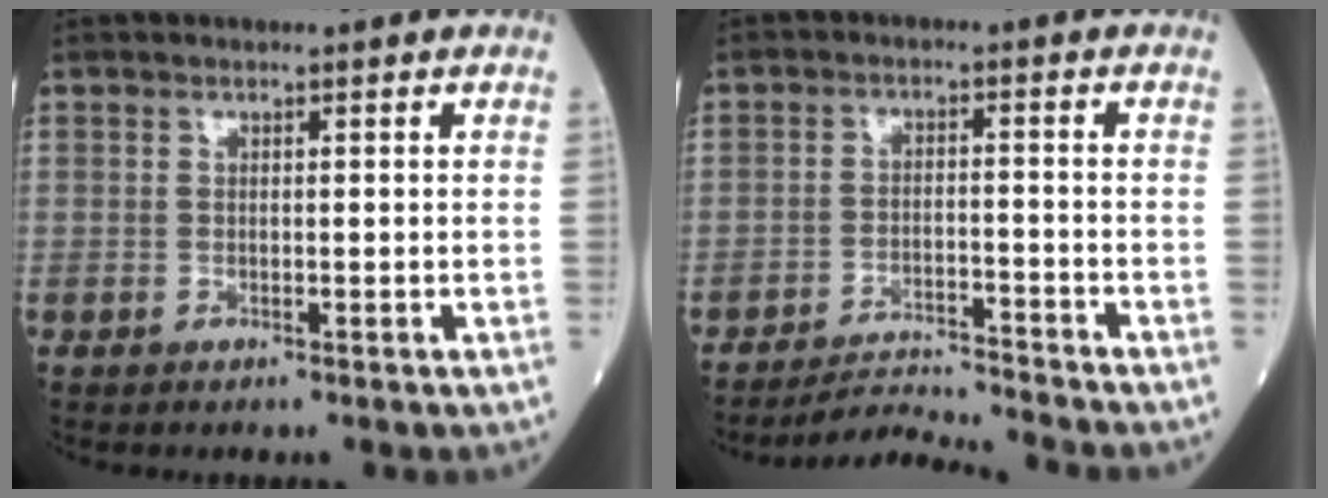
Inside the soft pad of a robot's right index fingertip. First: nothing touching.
{"total": 6.9, "force": [-6.5, -2.0, -0.3], "torque": [-0.002, -0.006, -0.116]}